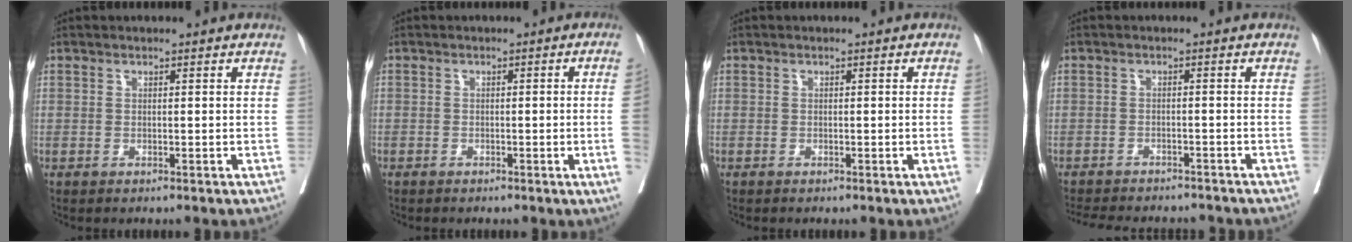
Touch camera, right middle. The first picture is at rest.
{"total": 2.6, "force": [-0.7, -0.5, 2.5], "torque": [-0.028, 0.001, -0.013]}
{"total": 0.0}
{"total": 12.0, "force": [-10.9, 3.6, 3.7], "torque": [-0.070, 0.001, -0.139]}